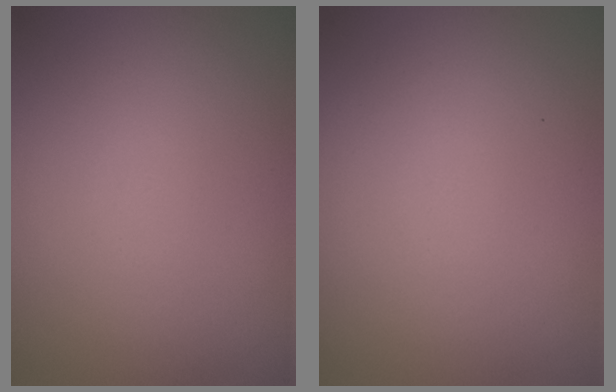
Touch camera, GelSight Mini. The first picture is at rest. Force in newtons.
{"total": 0.0}